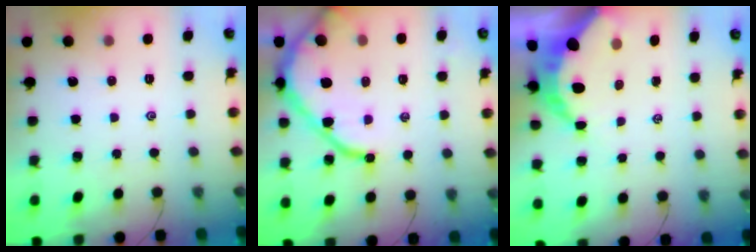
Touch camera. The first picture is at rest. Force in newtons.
{"total": 13.2, "press": 13.1, "slide": 1.5}
{"total": 7.6, "press": 7.6, "slide": 0.8}